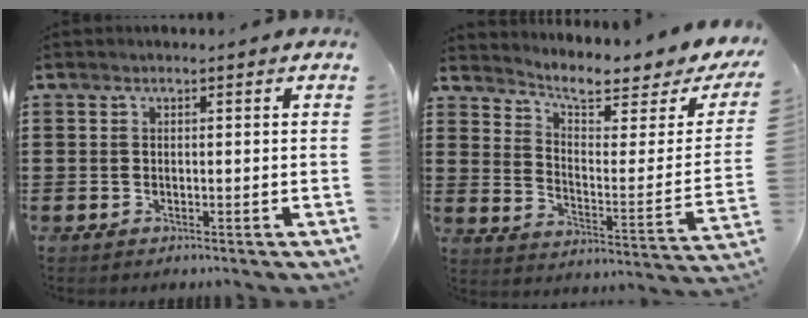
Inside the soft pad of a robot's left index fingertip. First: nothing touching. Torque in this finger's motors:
{"motor_torque": [2.04, -0.10, 0.35, 0.05]}